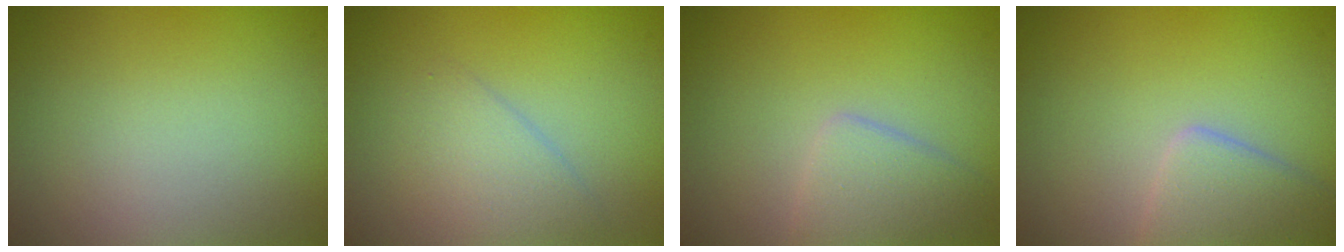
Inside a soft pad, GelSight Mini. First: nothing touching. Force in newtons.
{"total": 2.3, "press": 2.3, "slide": 0.2}
{"total": 2.8, "press": 2.8, "slide": 0.1}
{"total": 3.5, "press": 3.5, "slide": 0.2}